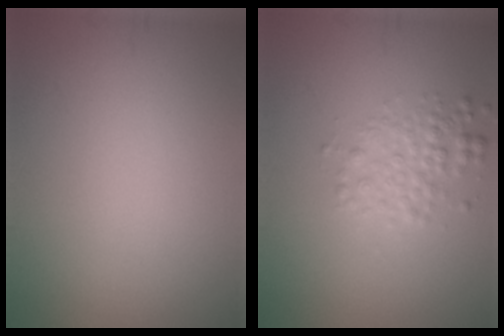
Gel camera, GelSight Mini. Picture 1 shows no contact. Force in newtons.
{"total": 2.5, "press": 2.5, "slide": 0.0}